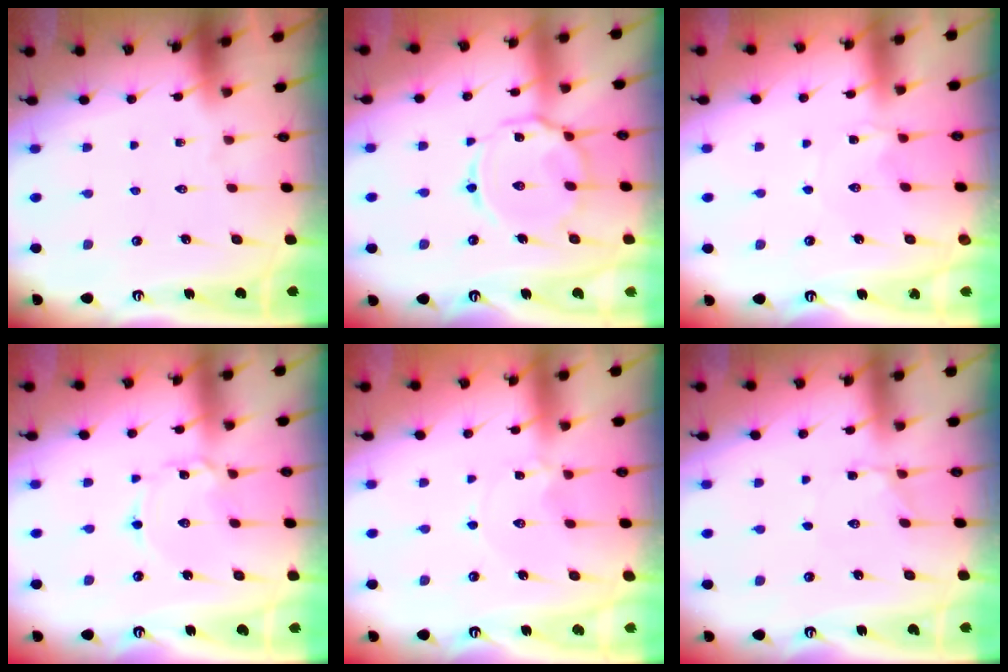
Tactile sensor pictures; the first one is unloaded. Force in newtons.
{"total": 12.2, "press": 12.1, "slide": 0.9}
{"total": 2.1, "press": 2.1, "slide": 0.4}
{"total": 2.0, "press": 2.0, "slide": 0.1}
{"total": 1.6, "press": 1.5, "slide": 0.2}
{"total": 2.3, "press": 2.2, "slide": 0.6}